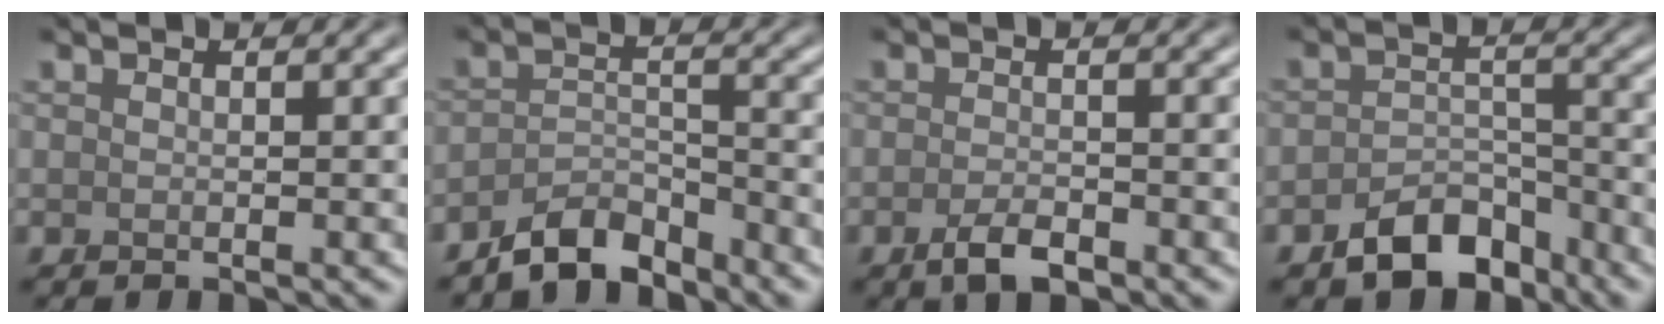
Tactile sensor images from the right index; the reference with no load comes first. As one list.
[{"total": 4.3, "force": [-3.6, 1.5, 1.6], "torque": [-0.026, 0.002, -0.071]}, {"total": 2.6, "force": [-1.6, 1.0, 1.8], "torque": [-0.036, -0.001, -0.031]}, {"total": 5.5, "force": [-3.8, 3.0, 2.6], "torque": [-0.033, -0.001, -0.068]}]